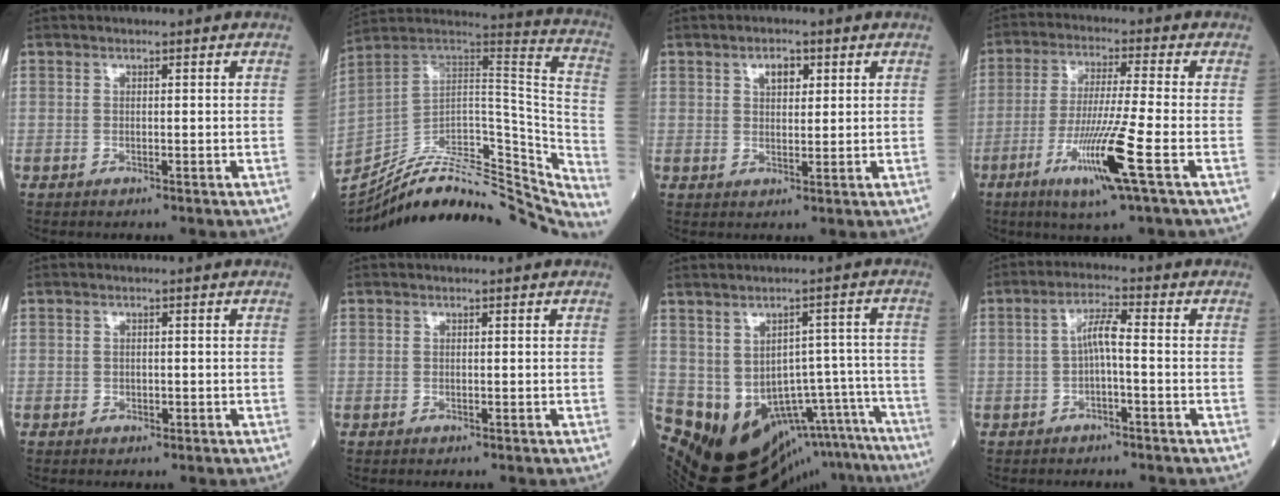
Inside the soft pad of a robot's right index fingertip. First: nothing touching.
{"total": 32.8, "force": [-29.2, 8.3, 12.5], "torque": [-0.151, 0.016, -0.399]}
{"total": 3.1, "force": [1.5, 1.6, 2.2], "torque": [-0.036, 0.004, 0.024]}
{"total": 11.3, "force": [-4.5, -1.0, 10.3], "torque": [-0.201, -0.023, -0.086]}
{"total": 0.9, "force": [-0.2, 0.7, 0.5], "torque": [-0.008, 0.001, -0.003]}
{"total": 0.0}
{"total": 21.7, "force": [-17.9, 7.5, 9.8], "torque": [-0.092, 0.027, -0.197]}
{"total": 3.9, "force": [-0.6, 0.5, 3.8], "torque": [-0.068, 0.014, -0.010]}